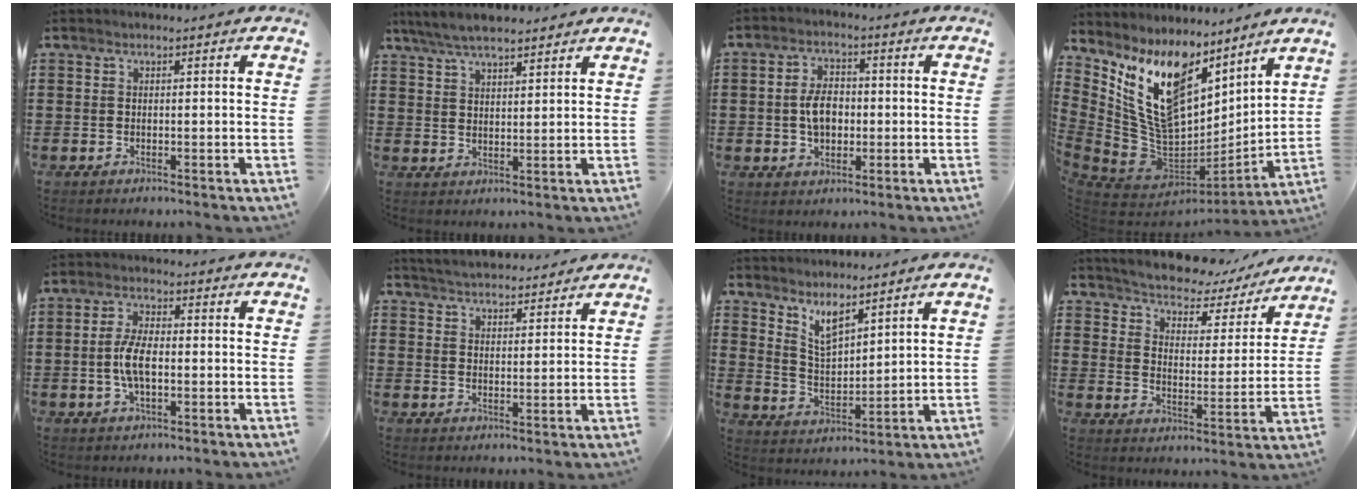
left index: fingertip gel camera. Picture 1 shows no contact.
{"total": 5.5, "force": [4.9, 1.3, 2.3], "torque": [-0.059, -0.006, 0.090]}
{"total": 5.7, "force": [-0.4, 3.5, 4.4], "torque": [-0.084, 0.005, -0.012]}
{"total": 16.3, "force": [7.0, 9.4, 11.3], "torque": [-0.273, -0.051, 0.126]}
{"total": 6.0, "force": [-0.8, 2.5, 5.4], "torque": [-0.118, -0.001, -0.019]}
{"total": 4.2, "force": [4.2, 0.3, 0.4], "torque": [-0.022, -0.015, 0.076]}
{"total": 5.6, "force": [4.6, 1.7, 2.7], "torque": [-0.059, -0.016, 0.082]}
{"total": 4.3, "force": [4.1, 0.9, 0.8], "torque": [-0.041, -0.035, 0.062]}